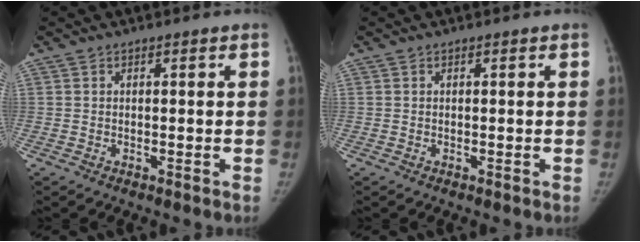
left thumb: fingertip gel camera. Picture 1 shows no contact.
{"total": 0.0}